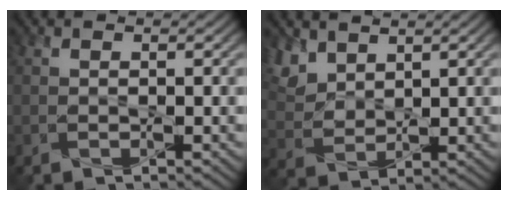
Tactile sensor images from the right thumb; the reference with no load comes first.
{"total": 5.7, "force": [3.7, 3.2, 2.8], "torque": [-0.088, -0.001, 0.081]}